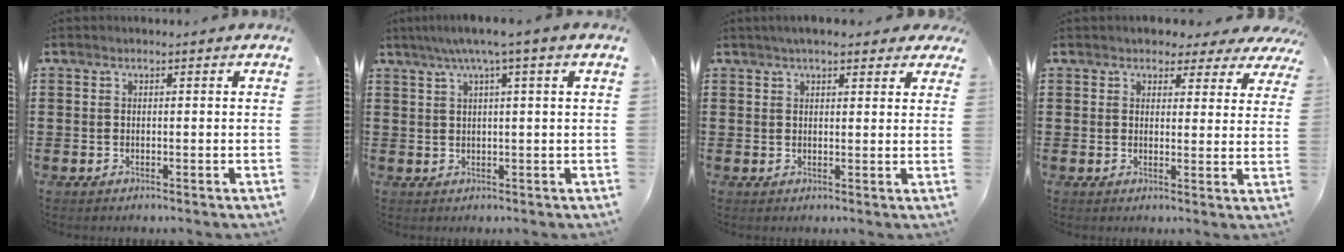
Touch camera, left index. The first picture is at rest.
{"total": 3.7, "force": [1.6, -0.6, 3.3], "torque": [-0.065, -0.002, 0.025]}
{"total": 3.7, "force": [2.9, 1.2, 1.9], "torque": [-0.045, 0.006, 0.053]}
{"total": 3.0, "force": [2.5, 1.5, 0.7], "torque": [-0.020, -0.005, 0.043]}